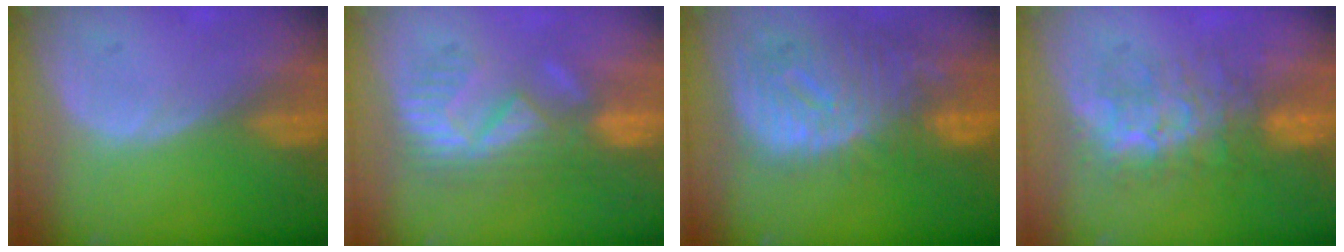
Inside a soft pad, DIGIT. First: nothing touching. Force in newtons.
{"total": 8.5, "press": 8.3, "slide": 1.8}
{"total": 12.6, "press": 10.9, "slide": 6.3}
{"total": 7.7, "press": 7.6, "slide": 1.4}